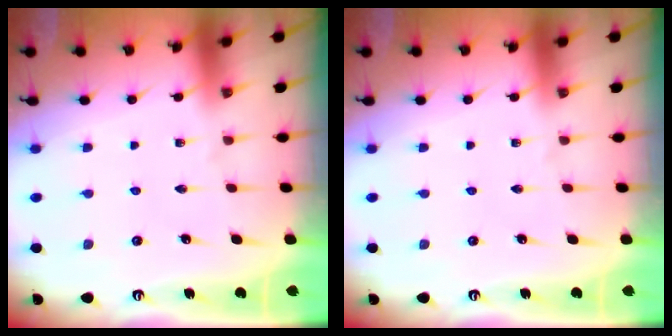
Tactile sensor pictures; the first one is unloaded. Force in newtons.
{"total": 0.0}